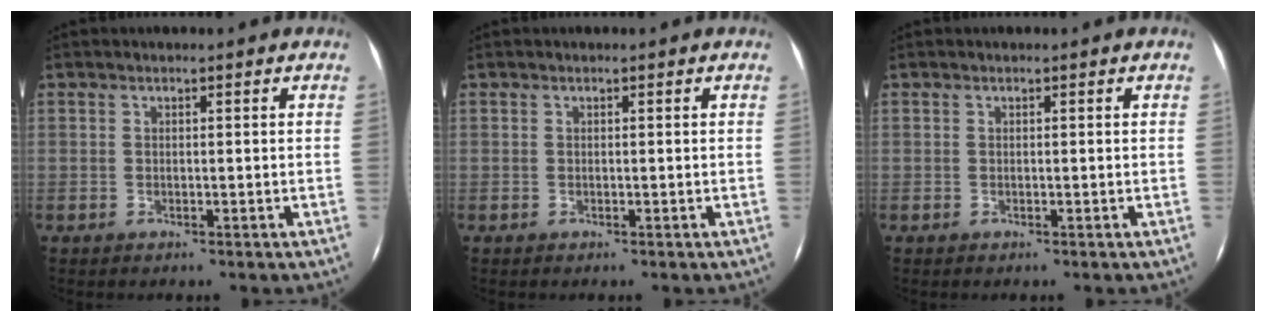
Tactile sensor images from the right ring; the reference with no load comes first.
{"total": 0.0}
{"total": 0.0}